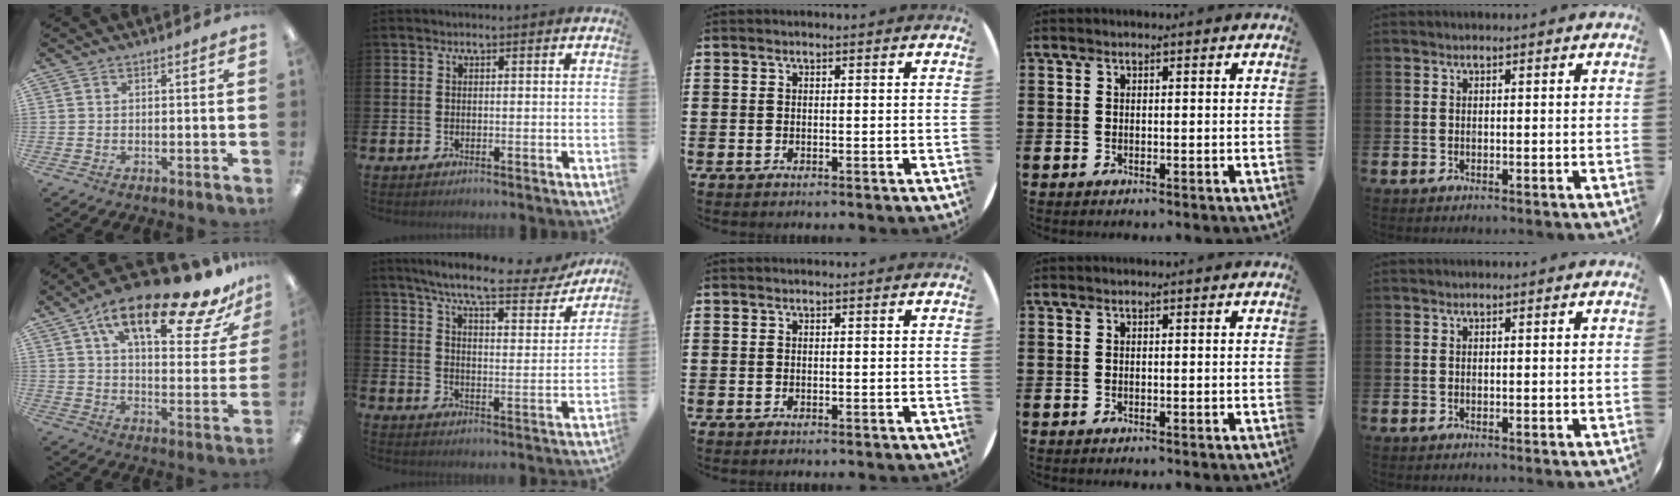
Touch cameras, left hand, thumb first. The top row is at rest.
{"thumb": {"total": 22.8, "force": [14.4, 7.9, 15.8], "torque": [-0.250, -0.077, 0.234]}, "index": {"total": 8.3, "force": [7.2, 1.1, 3.9], "torque": [-0.092, -0.042, 0.120]}}